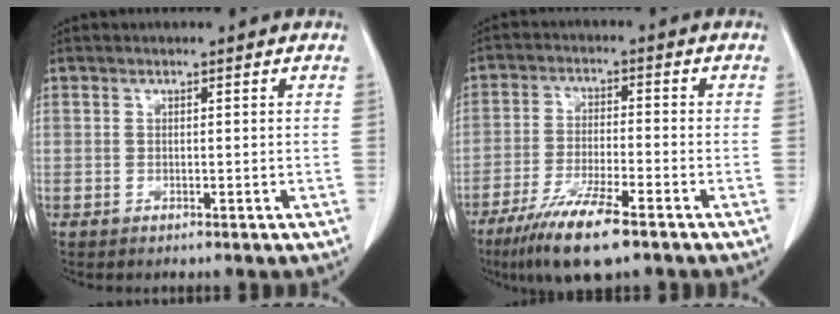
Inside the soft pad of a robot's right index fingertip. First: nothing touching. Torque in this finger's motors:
{"motor_torque": [0.96, -1.05, 0.69, 0.18]}